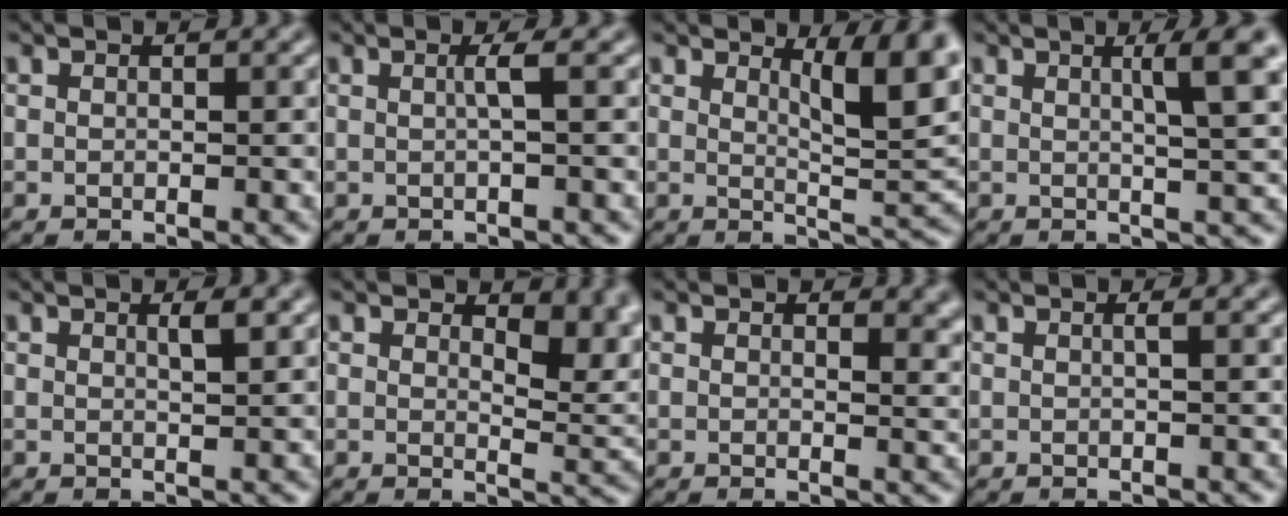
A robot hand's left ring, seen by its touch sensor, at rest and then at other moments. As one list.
[{"total": 1.4, "force": [0.1, 0.2, 1.4], "torque": [-0.025, 0.003, -0.002]}, {"total": 6.5, "force": [3.0, 1.7, 5.5], "torque": [-0.067, -0.005, 0.047]}, {"total": 4.6, "force": [1.5, 0.7, 4.3], "torque": [-0.053, 0.007, 0.021]}, {"total": 1.3, "force": [0.7, 0.3, 1.1], "torque": [-0.014, 0.002, 0.008]}, {"total": 5.0, "force": [2.6, 2.2, 3.6], "torque": [-0.038, -0.006, 0.035]}, {"total": 2.2, "force": [1.0, 1.1, 1.6], "torque": [-0.018, -0.005, 0.014]}, {"total": 0.7, "force": [0.1, 0.2, 0.7], "torque": [-0.009, 0.003, -0.002]}]